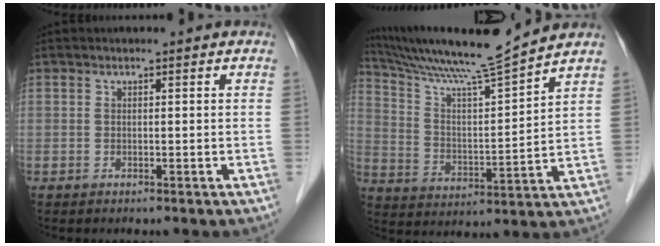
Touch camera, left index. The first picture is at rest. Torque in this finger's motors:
{"motor_torque": [0.47, -0.55, 0.29, 0.10]}